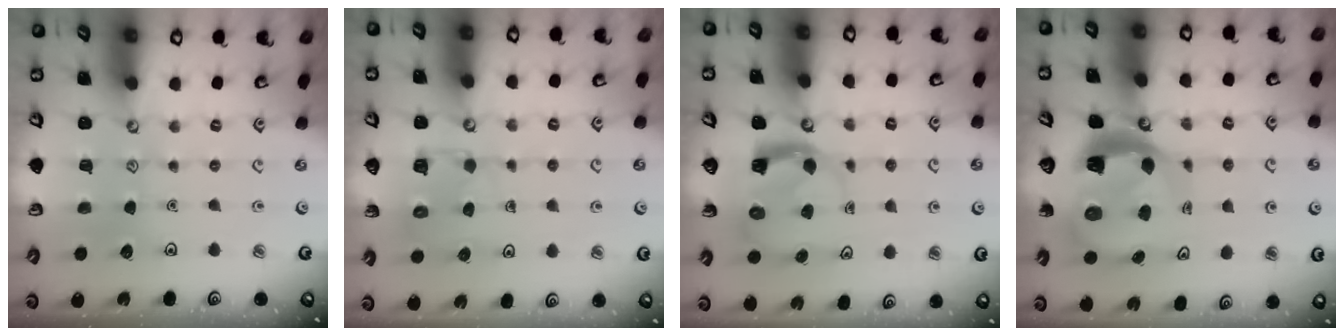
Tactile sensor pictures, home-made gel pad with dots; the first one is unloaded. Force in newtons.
{"total": 5.6, "press": 5.6, "slide": 0.4}
{"total": 3.8, "press": 3.7, "slide": 0.6}
{"total": 10.6, "press": 10.5, "slide": 1.3}